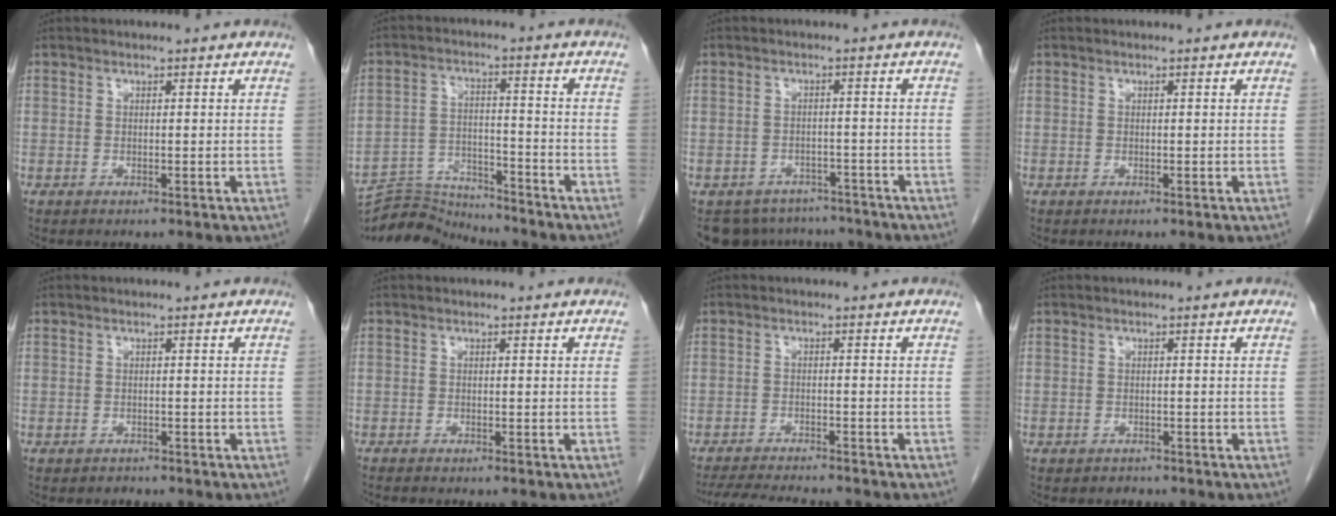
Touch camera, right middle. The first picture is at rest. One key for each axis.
{"total": 10.6, "fx": -10.5, "fy": 0.7, "fz": 0.8, "tx": -0.012, "ty": 0.009, "tz": -0.185}
{"total": 8.7, "fx": -7.6, "fy": 4.1, "fz": 0.7, "tx": -0.006, "ty": 0.010, "tz": -0.095}
{"total": 0.0}
{"total": 0.8, "fx": -0.6, "fy": 0.4, "fz": -0.1, "tx": -0.005, "ty": 0.000, "tz": -0.013}
{"total": 1.0, "fx": -0.9, "fy": 0.1, "fz": 0.4, "tx": -0.009, "ty": -0.004, "tz": -0.013}
{"total": 8.7, "fx": -8.1, "fy": 0.6, "fz": 3.3, "tx": -0.052, "ty": -0.012, "tz": -0.126}
{"total": 0.9, "fx": -0.7, "fy": 0.5, "fz": -0.1, "tx": -0.006, "ty": 0.001, "tz": -0.014}